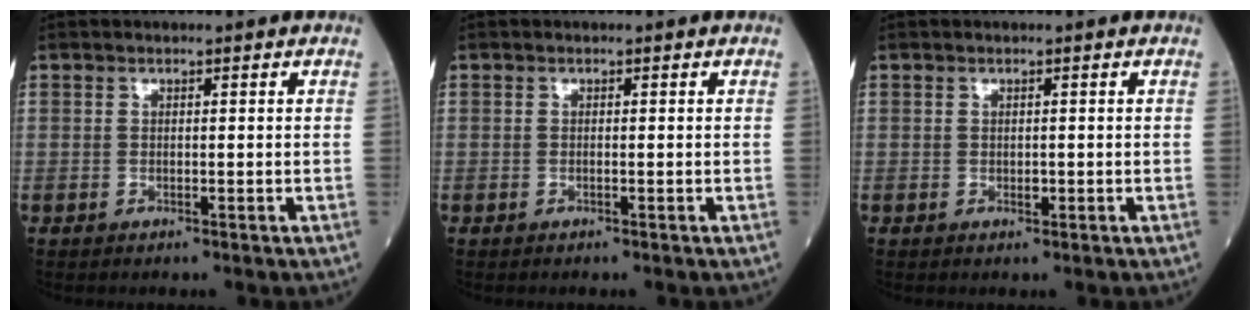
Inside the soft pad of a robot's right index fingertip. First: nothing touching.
{"total": 0.0}
{"total": 0.7, "force": [-0.2, 0.4, 0.5], "torque": [-0.008, 0.000, -0.002]}